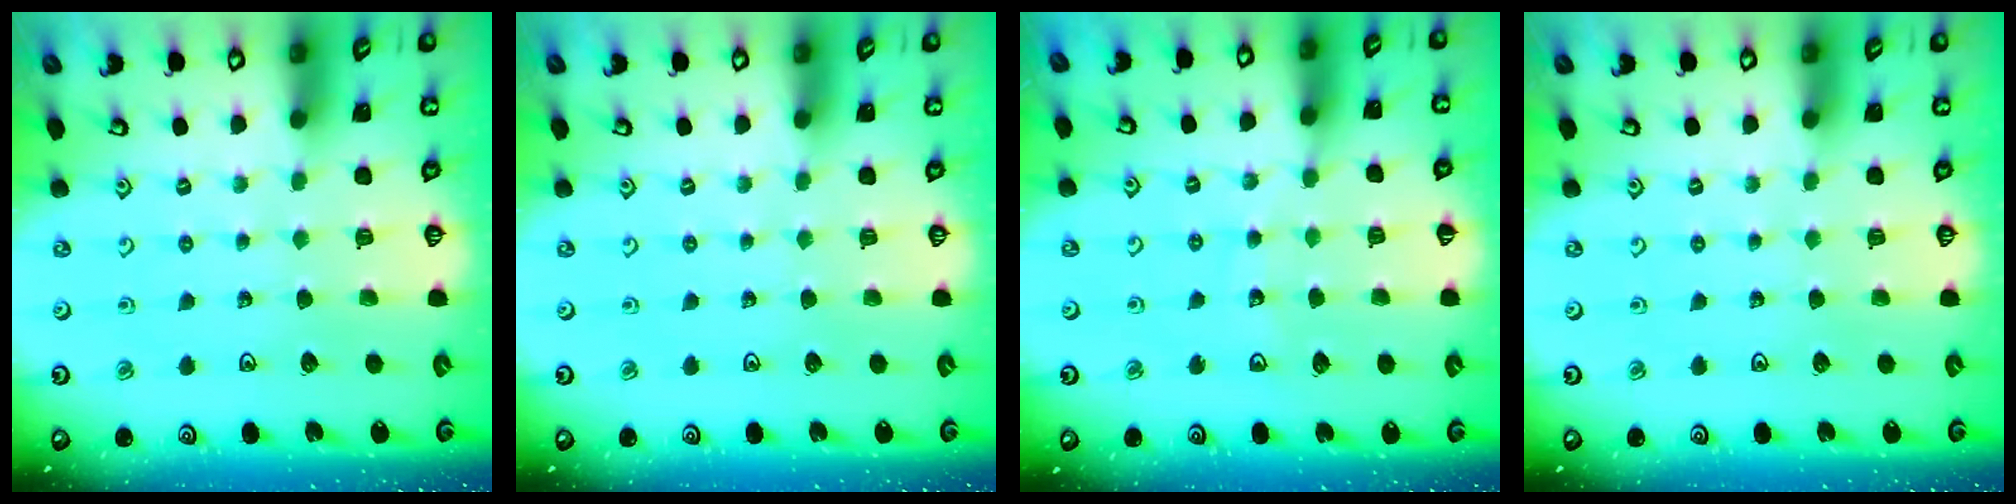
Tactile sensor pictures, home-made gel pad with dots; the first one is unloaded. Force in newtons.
{"total": 0.0}
{"total": 8.4, "press": 7.7, "slide": 3.2}
{"total": 0.0}